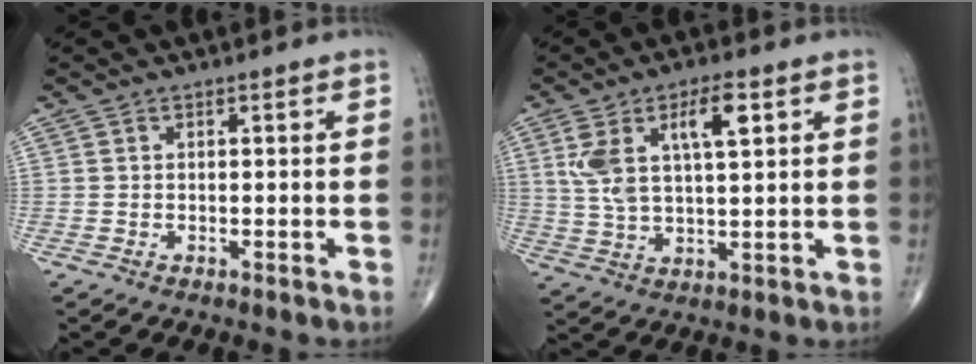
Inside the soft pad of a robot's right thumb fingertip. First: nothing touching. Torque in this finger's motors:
{"motor_torque": [1.10, 1.38, 1.21, 0.54, 0.10]}